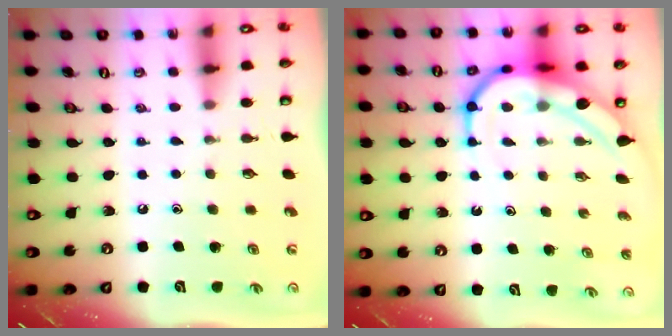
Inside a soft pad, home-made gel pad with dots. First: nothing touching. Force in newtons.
{"total": 11.1, "press": 11.0, "slide": 1.2}